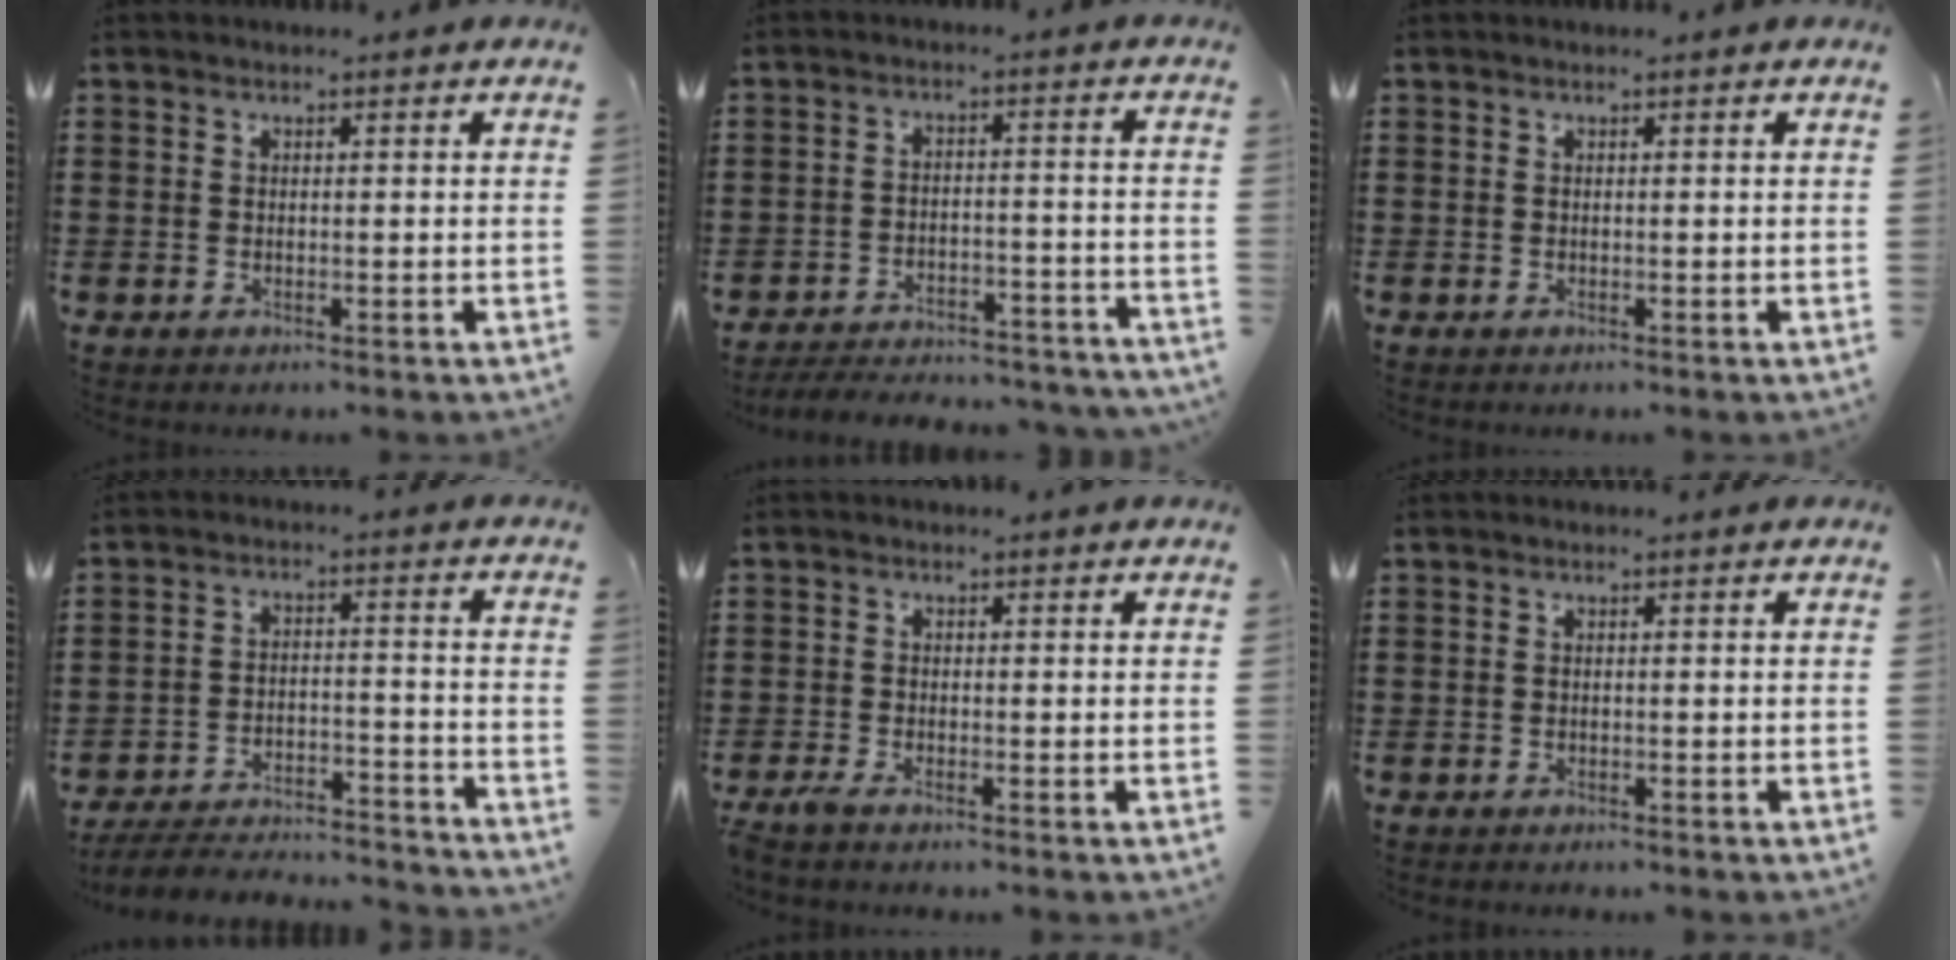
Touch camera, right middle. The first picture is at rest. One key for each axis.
{"total": 5.0, "fx": -4.9, "fy": 0.5, "fz": 0.8, "tx": -0.020, "ty": 0.005, "tz": -0.101}
{"total": 0.0}
{"total": 4.9, "fx": -4.8, "fy": 0.6, "fz": 1.0, "tx": -0.033, "ty": -0.001, "tz": -0.101}
{"total": 1.5, "fx": -1.2, "fy": 0.1, "fz": 0.8, "tx": -0.024, "ty": -0.003, "tz": -0.025}
{"total": 0.6, "fx": -0.6, "fy": 0.1, "fz": 0.0, "tx": -0.001, "ty": 0.001, "tz": -0.014}